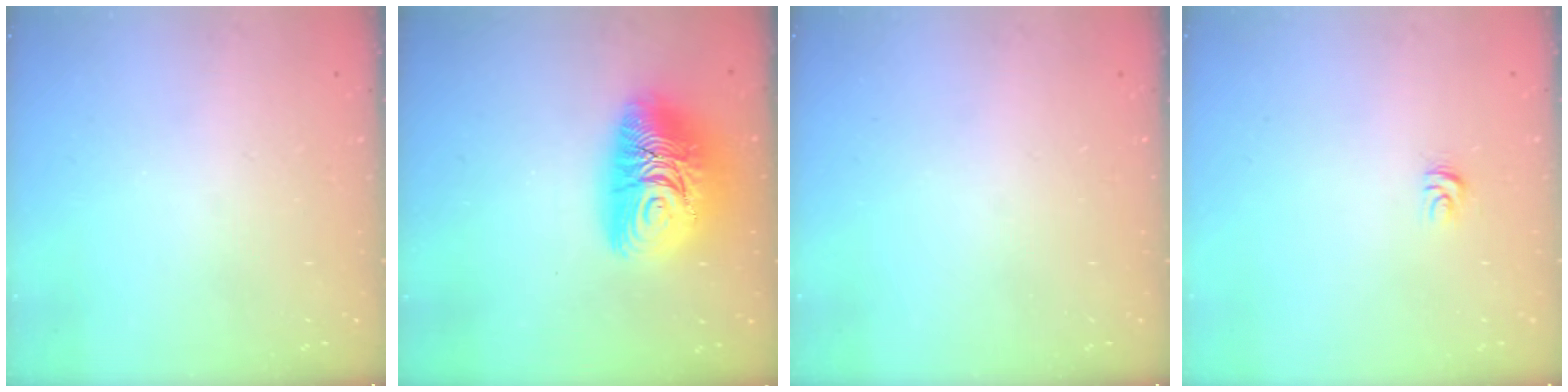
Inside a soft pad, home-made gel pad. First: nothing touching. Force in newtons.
{"total": 15.9, "press": 15.9, "slide": 1.3}
{"total": 0.0}
{"total": 4.1, "press": 4.1, "slide": 0.4}